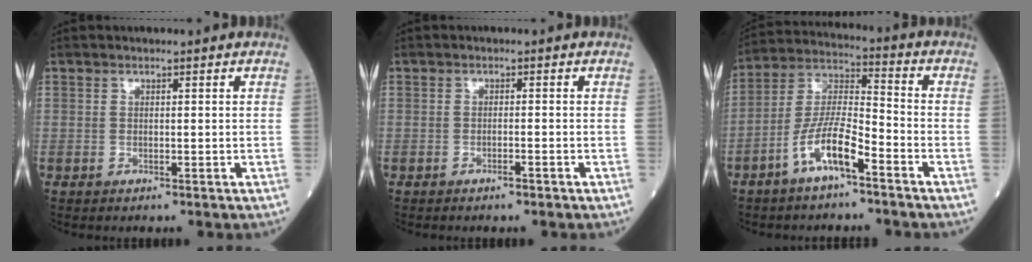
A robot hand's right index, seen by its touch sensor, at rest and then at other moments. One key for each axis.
{"total": 1.2, "fx": -0.8, "fy": -0.1, "fz": 0.8, "tx": -0.013, "ty": 0.000, "tz": -0.014}
{"total": 9.7, "fx": -5.4, "fy": 1.8, "fz": 7.9, "tx": -0.165, "ty": 0.006, "tz": -0.107}